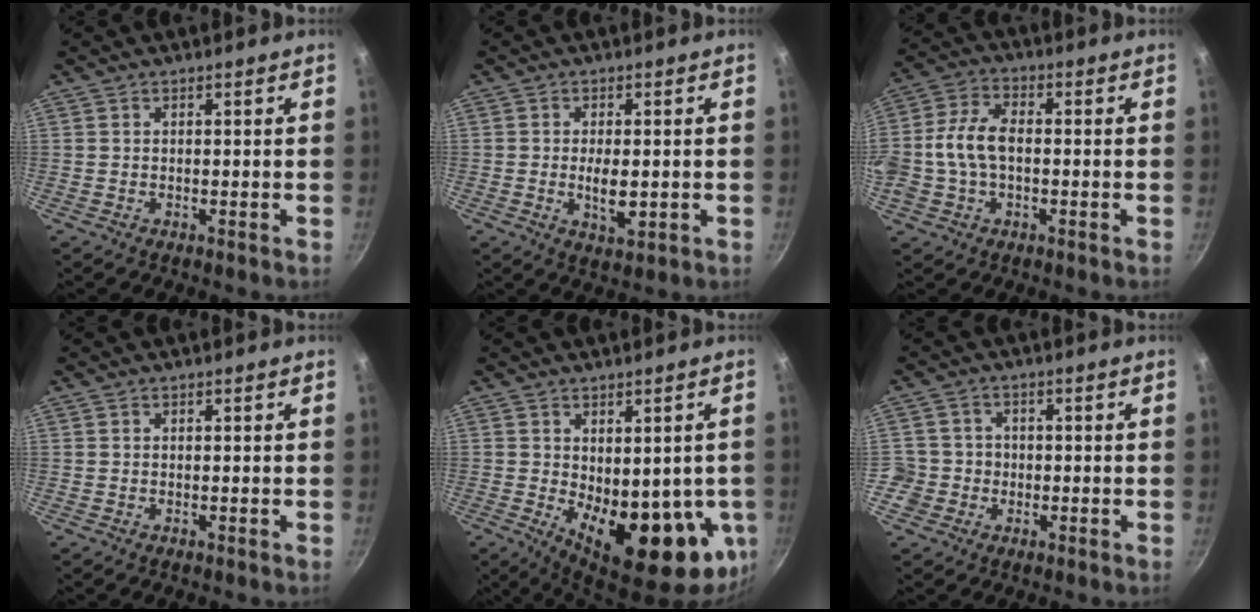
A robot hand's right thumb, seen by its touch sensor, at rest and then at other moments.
{"total": 5.2, "force": [-0.6, 2.4, 4.5], "torque": [-0.071, -0.008, -0.008]}
{"total": 10.3, "force": [-0.7, 6.4, 8.0], "torque": [-0.170, 0.029, -0.018]}
{"total": 0.0}
{"total": 21.1, "force": [-5.8, 9.7, 17.8], "torque": [-0.188, -0.019, -0.050]}
{"total": 4.7, "force": [-1.1, 4.5, 0.0], "torque": [0.035, 0.016, -0.026]}